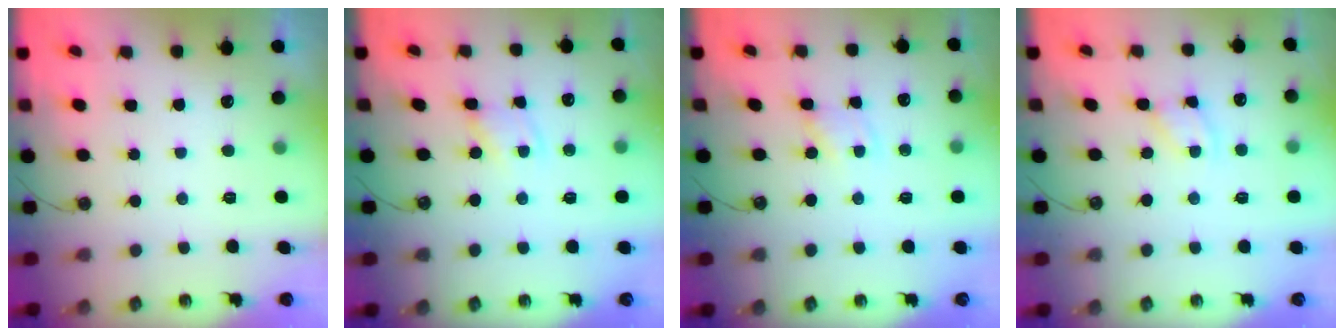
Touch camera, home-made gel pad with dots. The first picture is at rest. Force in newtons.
{"total": 1.4, "press": 1.4, "slide": 0.1}
{"total": 1.2, "press": 1.2, "slide": 0.1}
{"total": 2.7, "press": 2.7, "slide": 0.4}